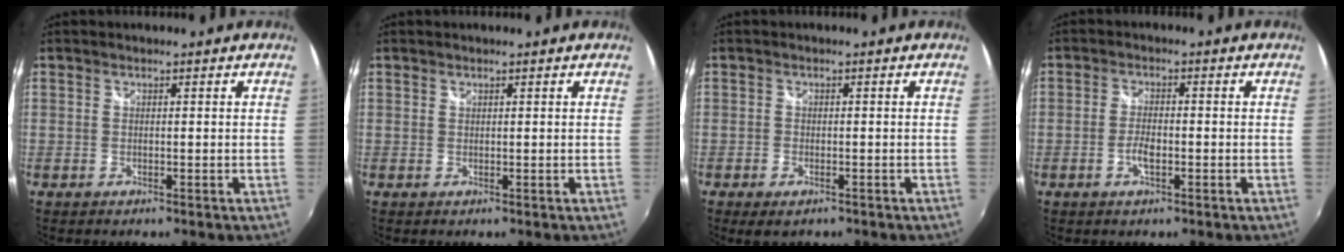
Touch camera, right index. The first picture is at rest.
{"total": 0.0}
{"total": 2.9, "force": [-2.0, 1.5, 1.5], "torque": [-0.033, -0.013, -0.032]}
{"total": 3.4, "force": [-1.3, 1.4, 2.8], "torque": [-0.060, -0.001, -0.026]}